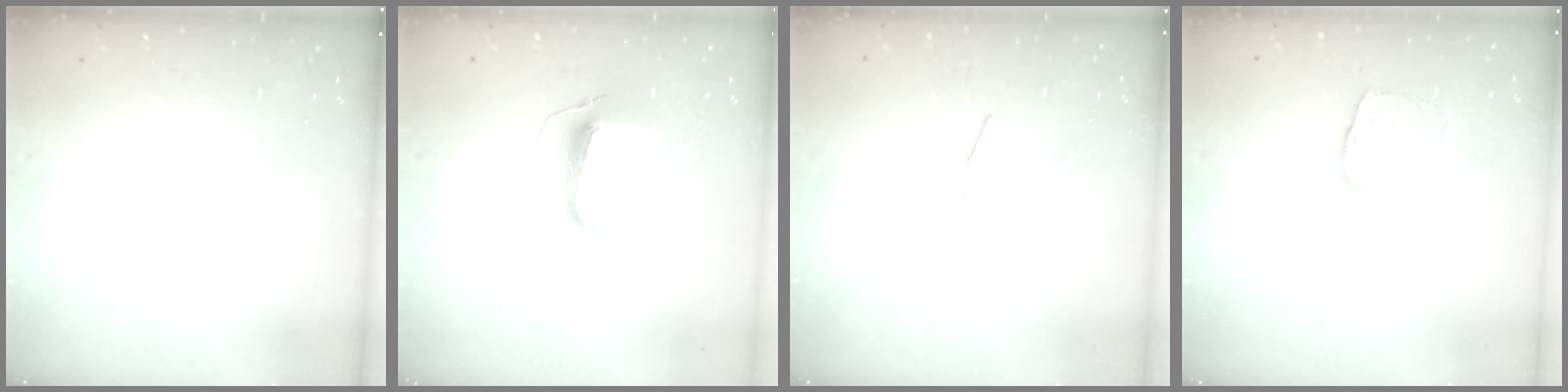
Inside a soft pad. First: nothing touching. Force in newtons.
{"total": 9.9, "press": 9.9, "slide": 0.2}
{"total": 5.0, "press": 5.0, "slide": 0.4}
{"total": 9.1, "press": 9.1, "slide": 0.2}